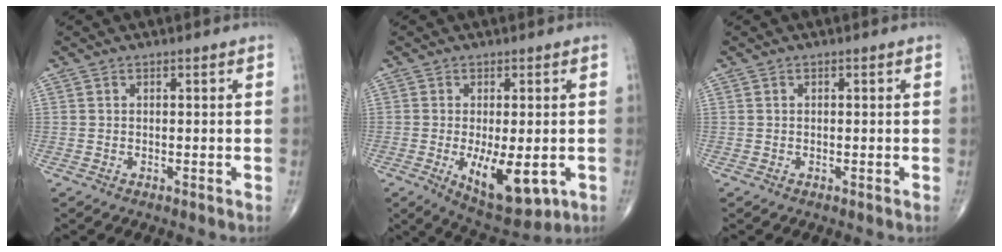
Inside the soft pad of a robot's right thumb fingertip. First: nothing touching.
{"total": 11.0, "force": [-2.8, 4.6, 9.6], "torque": [-0.139, -0.018, -0.030]}
{"total": 0.0}